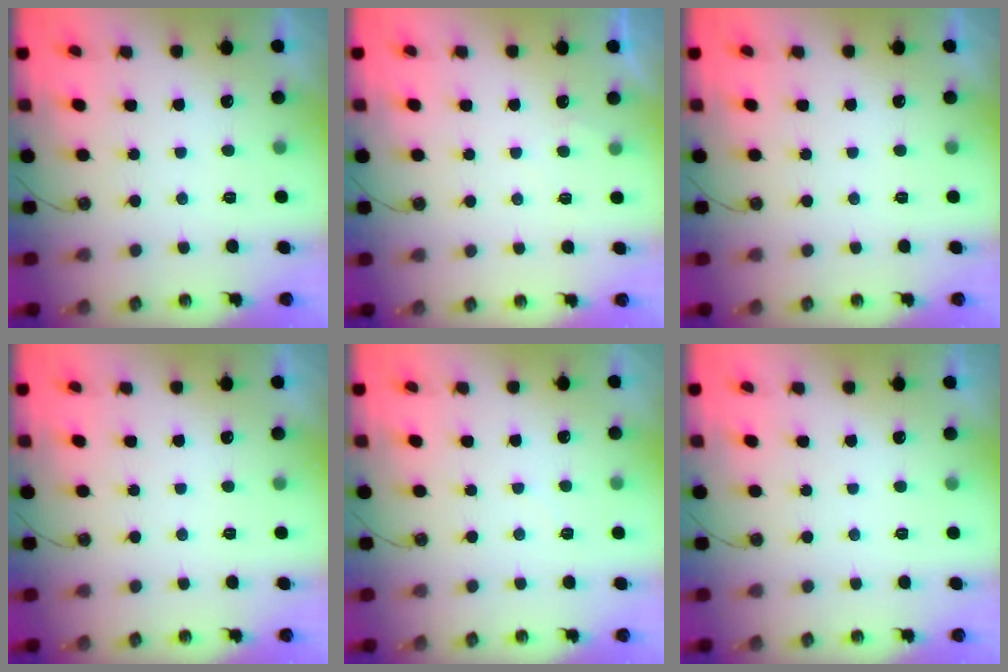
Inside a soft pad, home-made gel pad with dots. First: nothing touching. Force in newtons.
{"total": 2.8, "press": 2.8, "slide": 0.3}
{"total": 0.0}
{"total": 0.0}
{"total": 2.4, "press": 2.4, "slide": 0.4}
{"total": 0.0}